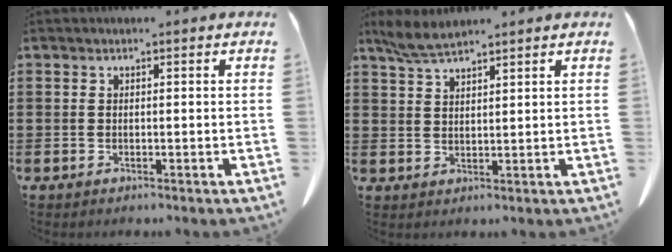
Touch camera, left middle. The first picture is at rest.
{"total": 3.7, "force": [3.2, 0.3, 1.8], "torque": [-0.044, -0.007, 0.061]}